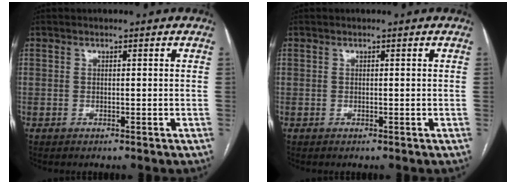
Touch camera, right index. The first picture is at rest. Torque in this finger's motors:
{"motor_torque": [0.00, 0.00, 0.03, 0.00]}